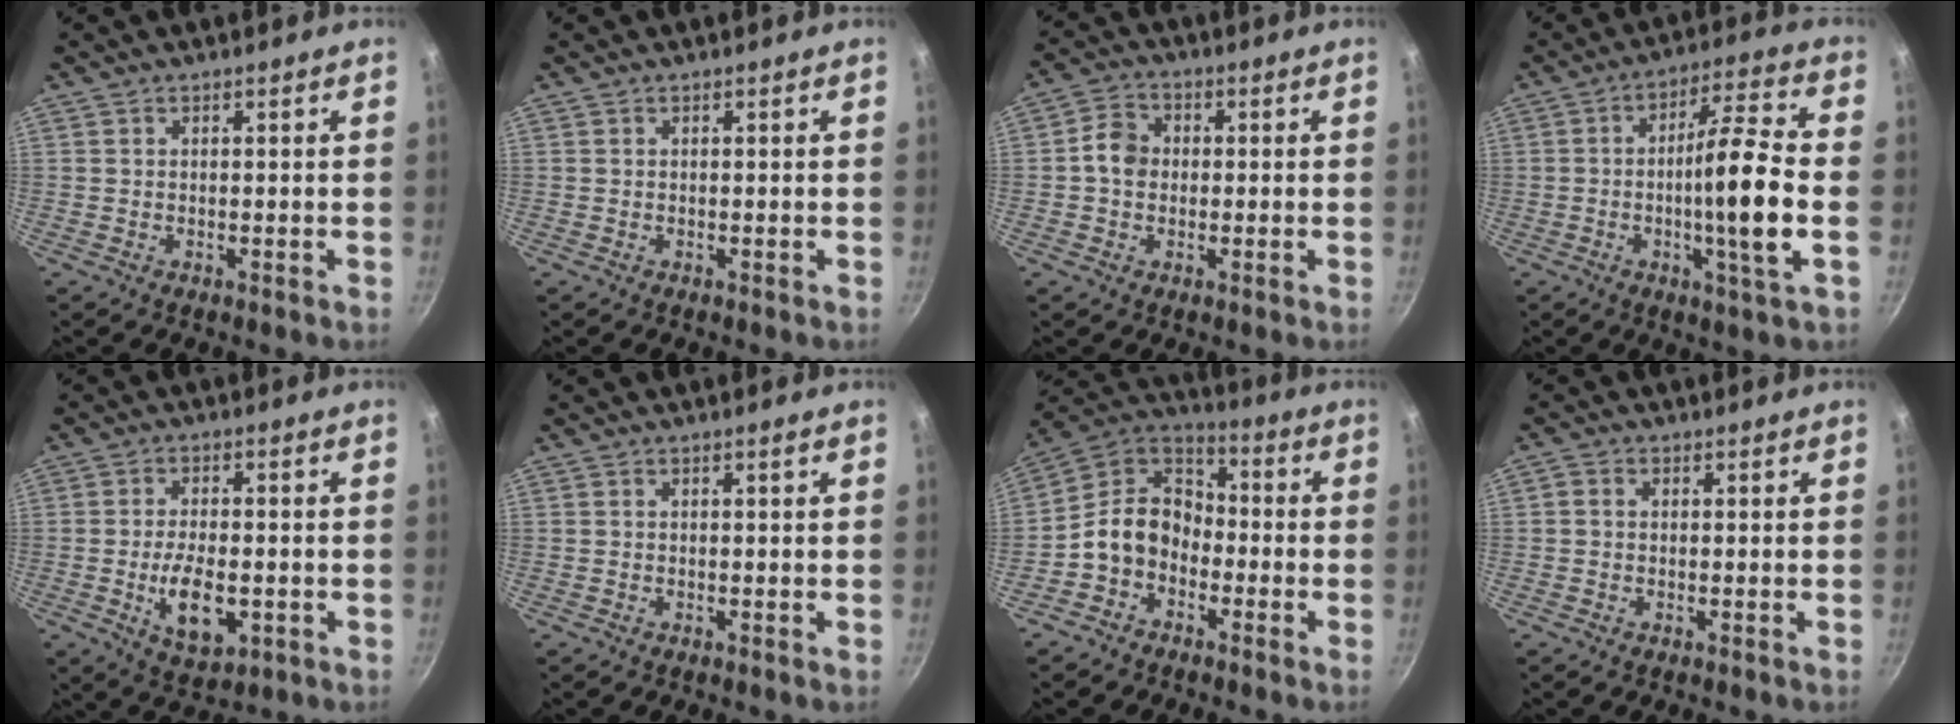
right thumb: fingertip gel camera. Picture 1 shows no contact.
{"total": 0.0}
{"total": 5.5, "force": [-0.1, 4.6, 3.0], "torque": [-0.035, 0.015, -0.014]}
{"total": 13.5, "force": [-2.1, 1.1, 13.3], "torque": [-0.212, 0.024, -0.041]}
{"total": 11.0, "force": [-2.7, 5.5, 9.1], "torque": [-0.152, 0.008, -0.041]}
{"total": 0.6, "force": [0.2, -0.1, 0.5], "torque": [-0.010, 0.000, 0.003]}
{"total": 11.7, "force": [-3.6, 9.0, 6.5], "torque": [-0.079, 0.059, -0.094]}
{"total": 1.6, "force": [0.0, 1.3, 0.9], "torque": [-0.020, 0.008, -0.004]}